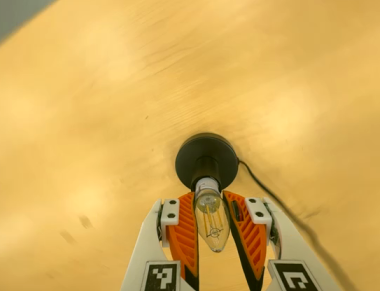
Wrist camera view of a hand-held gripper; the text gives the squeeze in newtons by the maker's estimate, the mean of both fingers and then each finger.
{"total": 13.1, "left": 14.1, "right": 12.0}